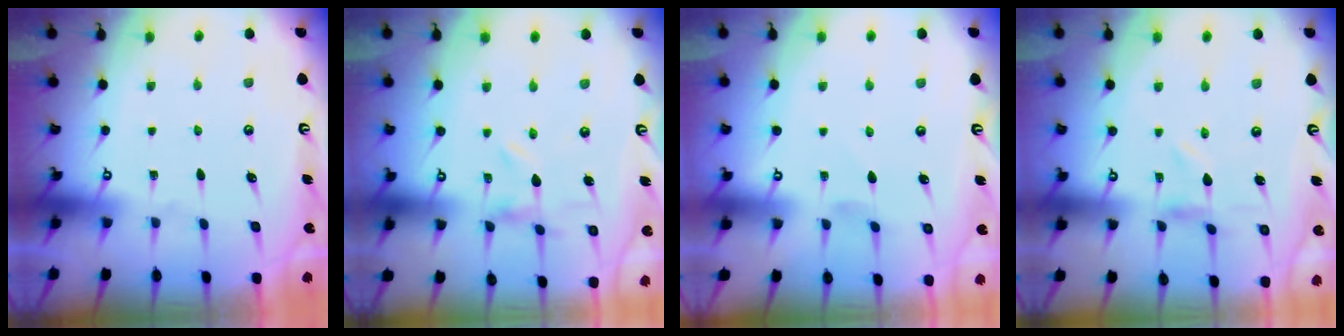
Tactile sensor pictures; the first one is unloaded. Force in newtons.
{"total": 0.5, "press": 0.5, "slide": 0.0}
{"total": 0.0}
{"total": 0.0}